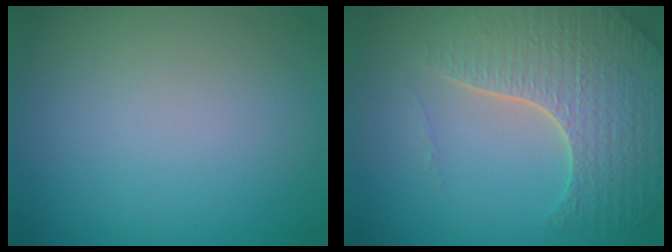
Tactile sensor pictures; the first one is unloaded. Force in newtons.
{"total": 6.2, "press": 4.9, "slide": 3.9}